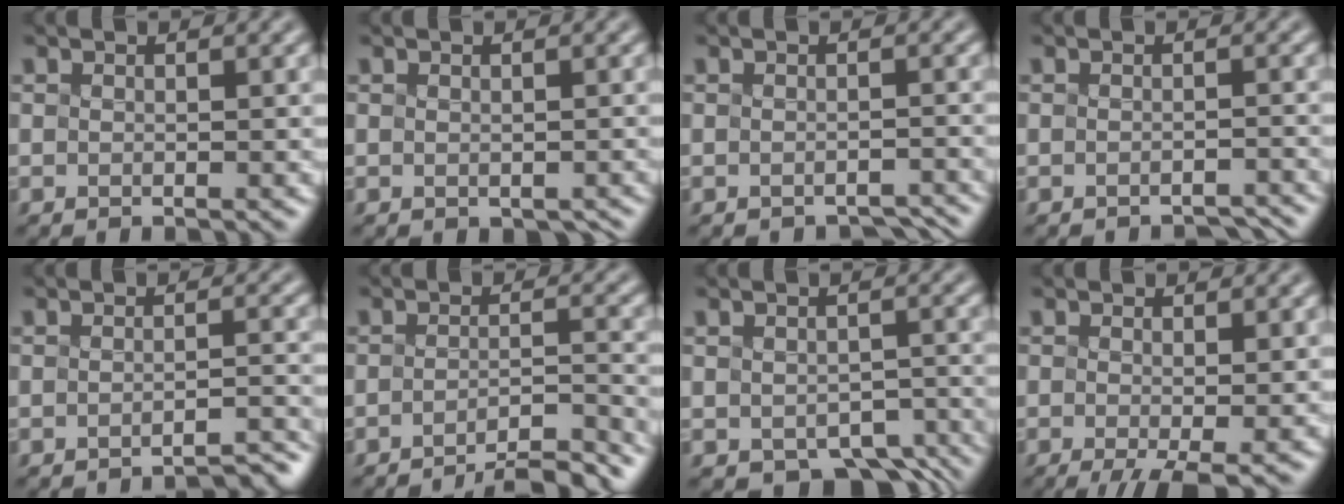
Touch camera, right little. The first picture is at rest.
{"total": 0.9, "force": [-0.3, 0.5, 0.6], "torque": [-0.010, -0.007, -0.001]}
{"total": 1.5, "force": [-1.5, 0.4, 0.3], "torque": [0.000, 0.000, -0.017]}
{"total": 1.8, "force": [-1.8, 0.1, 0.2], "torque": [0.003, 0.003, -0.021]}
{"total": 3.1, "force": [-2.9, 0.4, 1.1], "torque": [-0.002, 0.012, -0.041]}
{"total": 6.2, "force": [-5.2, 1.1, 3.2], "torque": [-0.035, 0.007, -0.075]}
{"total": 5.4, "force": [-3.3, 3.0, 3.1], "torque": [-0.031, -0.018, -0.042]}
{"total": 3.4, "force": [-1.2, 0.7, 3.1], "torque": [-0.056, -0.011, -0.022]}